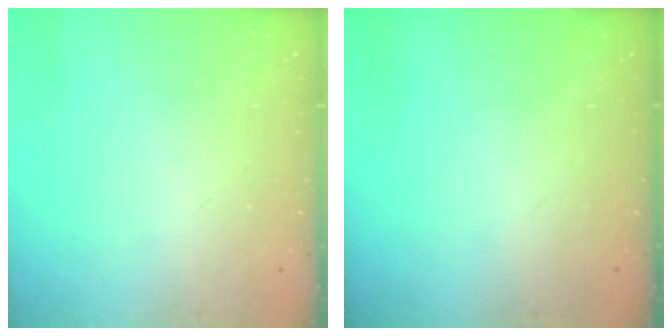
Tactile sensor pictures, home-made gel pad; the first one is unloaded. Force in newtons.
{"total": 0.0}